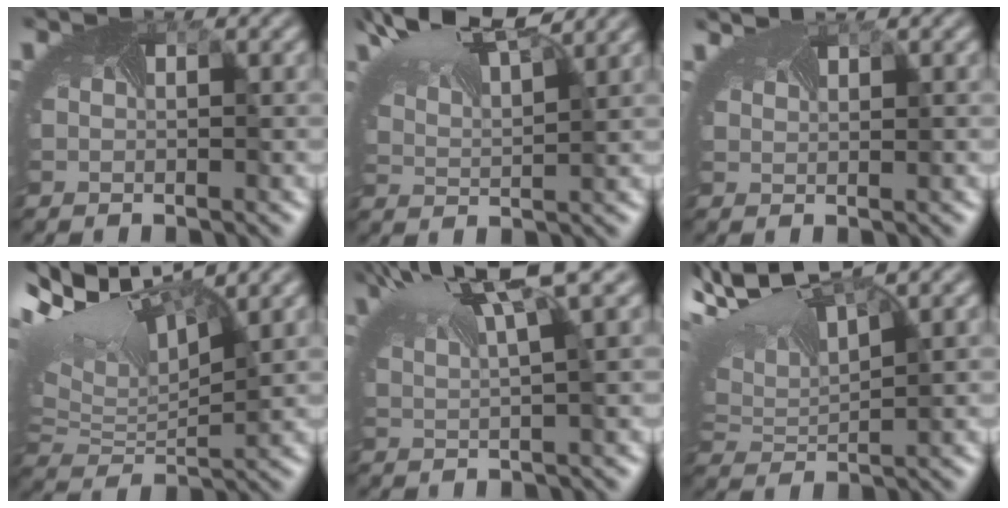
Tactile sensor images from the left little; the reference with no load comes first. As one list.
[{"total": 8.2, "force": [6.5, 2.2, 4.5], "torque": [-0.104, 0.024, 0.085]}, {"total": 1.7, "force": [1.6, 0.0, 0.4], "torque": [-0.007, 0.005, 0.015]}, {"total": 10.8, "force": [5.2, 5.4, 7.8], "torque": [-0.170, 0.019, 0.104]}, {"total": 7.1, "force": [4.4, 1.4, 5.4], "torque": [-0.106, 0.013, 0.081]}, {"total": 9.5, "force": [5.1, 4.1, 6.9], "torque": [-0.159, 0.023, 0.097]}]